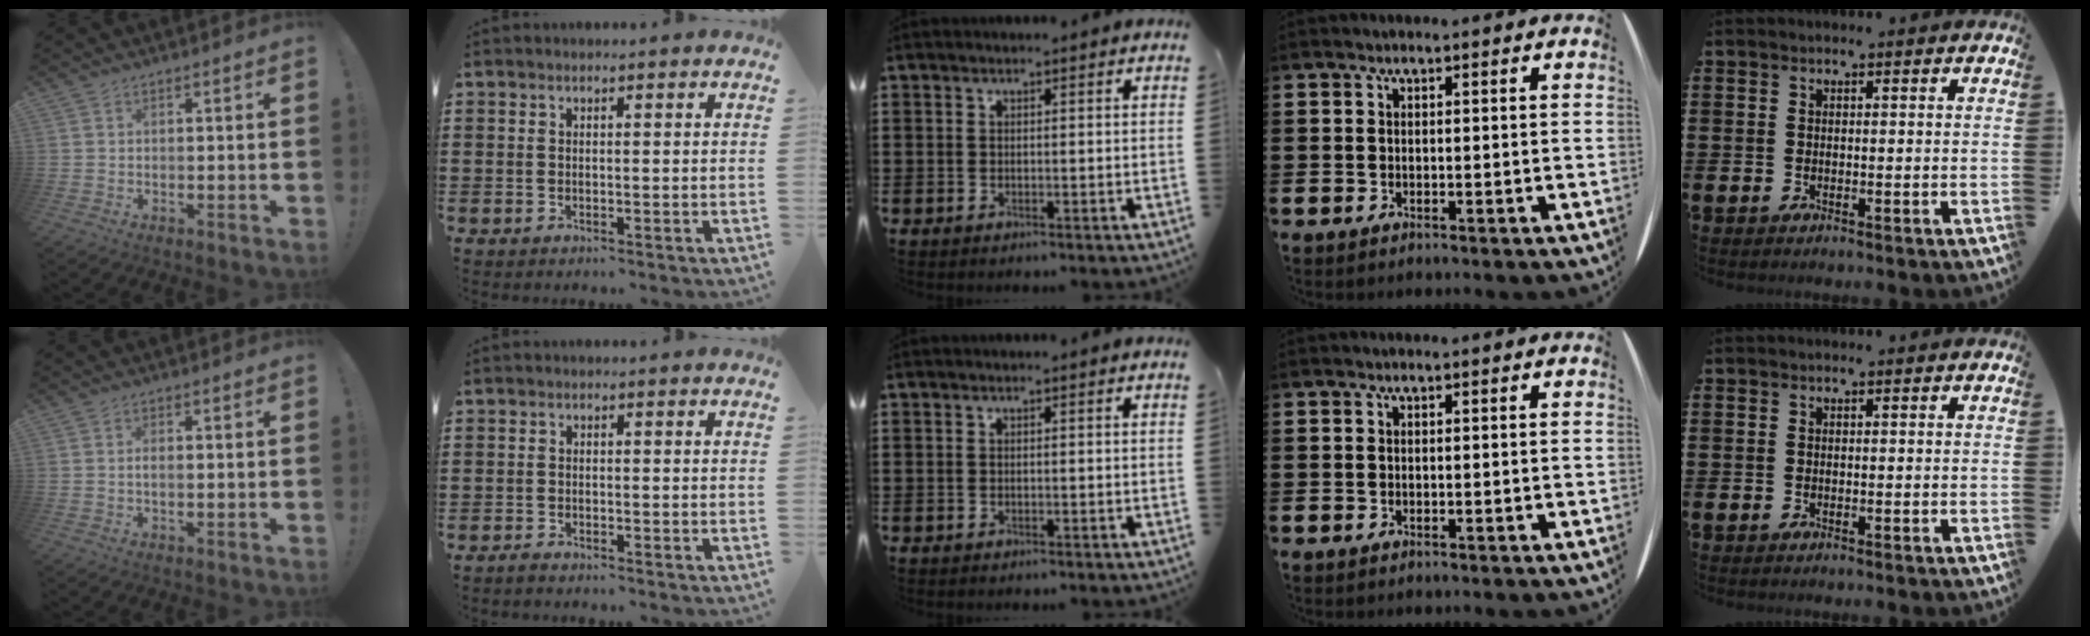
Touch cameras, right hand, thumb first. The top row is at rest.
{"thumb": {"total": 1.5, "force": [-0.4, 0.5, 1.4], "torque": [-0.029, 0.005, -0.007]}, "index": {"total": 0.8, "force": [-0.8, 0.0, 0.1], "torque": [-0.005, -0.002, -0.016]}}